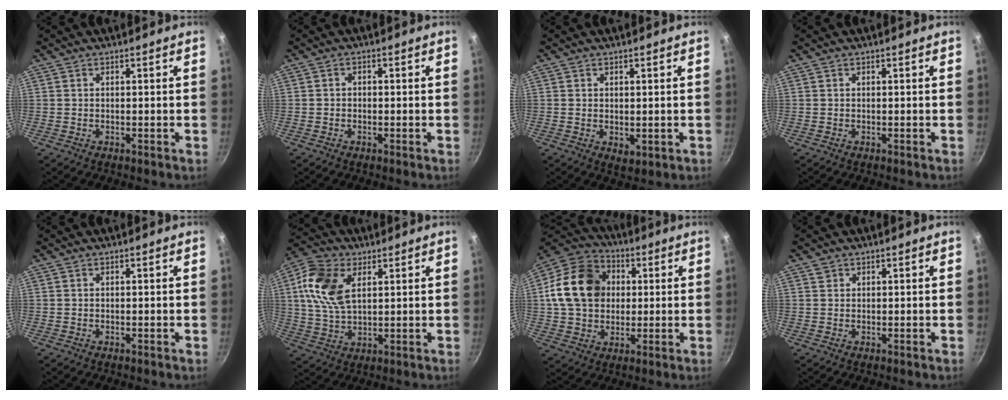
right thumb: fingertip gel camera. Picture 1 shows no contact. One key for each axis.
{"total": 1.0, "fx": -0.4, "fy": 0.8, "fz": 0.5, "tx": -0.010, "ty": 0.005, "tz": -0.009}
{"total": 2.3, "fx": 0.4, "fy": 1.6, "fz": 1.7, "tx": -0.023, "ty": -0.009, "tz": 0.007}
{"total": 0.0}
{"total": 0.0}
{"total": 12.1, "fx": 3.6, "fy": 7.2, "fz": 9.0, "tx": -0.166, "ty": -0.004, "tz": 0.064}
{"total": 17.3, "fx": 2.4, "fy": 13.8, "fz": 10.1, "tx": -0.151, "ty": 0.020, "tz": 0.032}
{"total": 0.9, "fx": 0.5, "fy": 0.8, "fz": 0.2, "tx": 0.003, "ty": 0.002, "tz": 0.006}